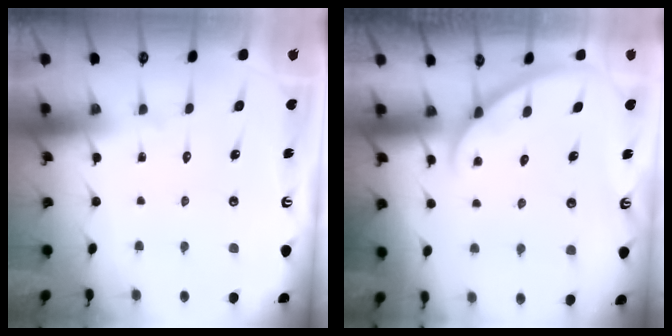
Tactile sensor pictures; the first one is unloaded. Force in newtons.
{"total": 2.0, "press": 2.0, "slide": 0.1}